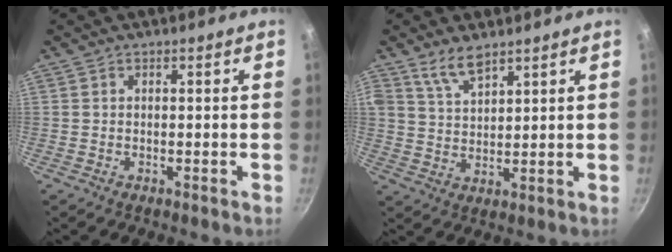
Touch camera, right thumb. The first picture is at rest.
{"total": 5.5, "force": [4.2, 2.1, 2.9], "torque": [-0.050, -0.025, 0.087]}